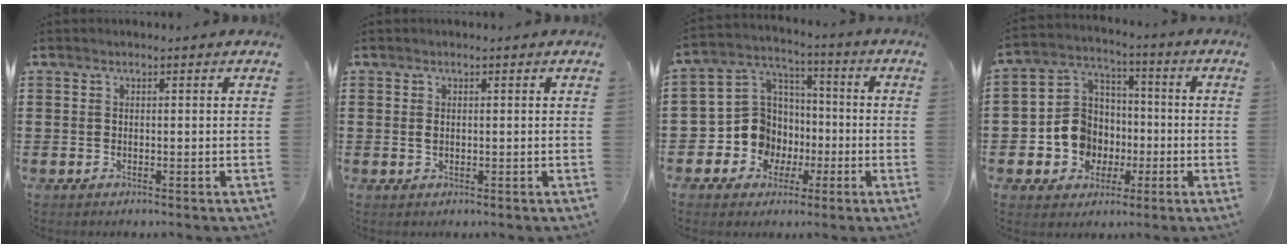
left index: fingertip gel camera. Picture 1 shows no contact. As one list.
[{"total": 0.7, "force": [0.0, 0.5, 0.6], "torque": [-0.014, 0.001, 0.000]}, {"total": 10.2, "force": [-2.3, 9.5, 2.9], "torque": [-0.111, 0.009, -0.039]}, {"total": 9.3, "force": [-1.7, 8.6, 2.9], "torque": [-0.105, 0.010, -0.029]}]